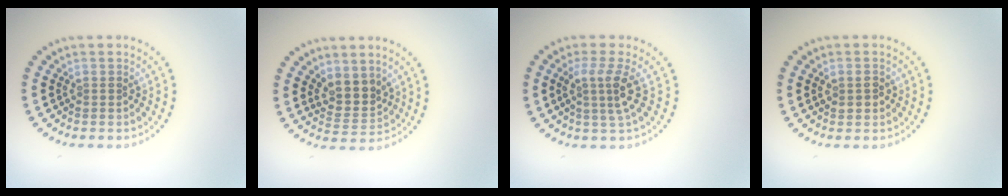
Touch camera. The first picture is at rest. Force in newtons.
{"total": 2.9, "press": 2.3, "slide": 1.6}
{"total": 2.9, "press": 2.1, "slide": 2.0}
{"total": 1.5, "press": 1.5, "slide": 0.3}